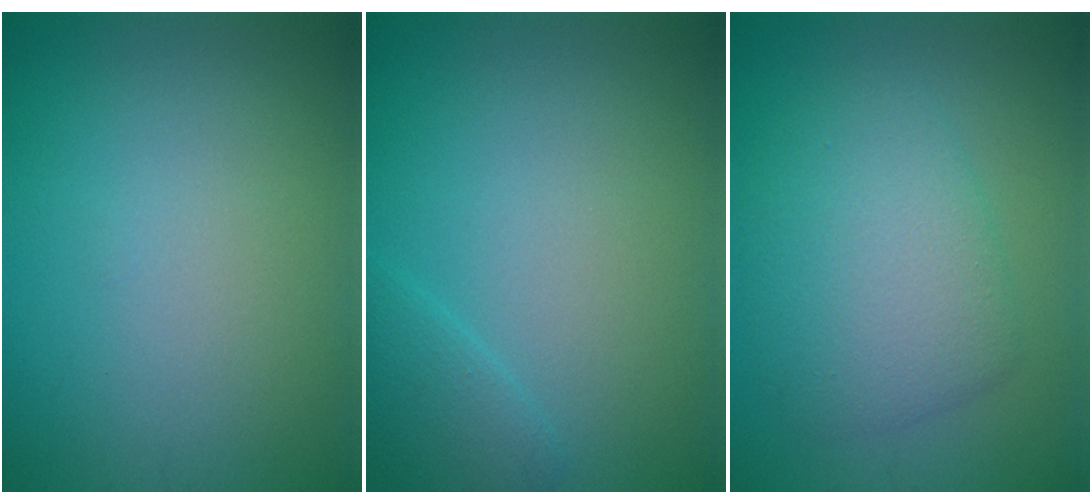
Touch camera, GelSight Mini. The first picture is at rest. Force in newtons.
{"total": 1.7, "press": 1.7, "slide": 0.1}
{"total": 4.8, "press": 4.8, "slide": 0.2}